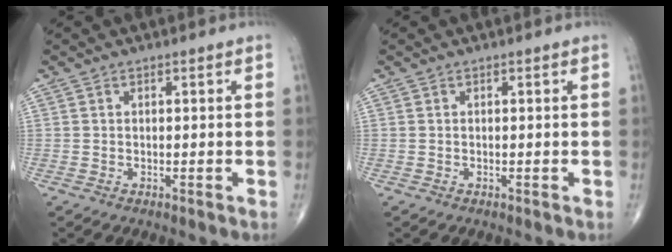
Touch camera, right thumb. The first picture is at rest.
{"total": 0.0}